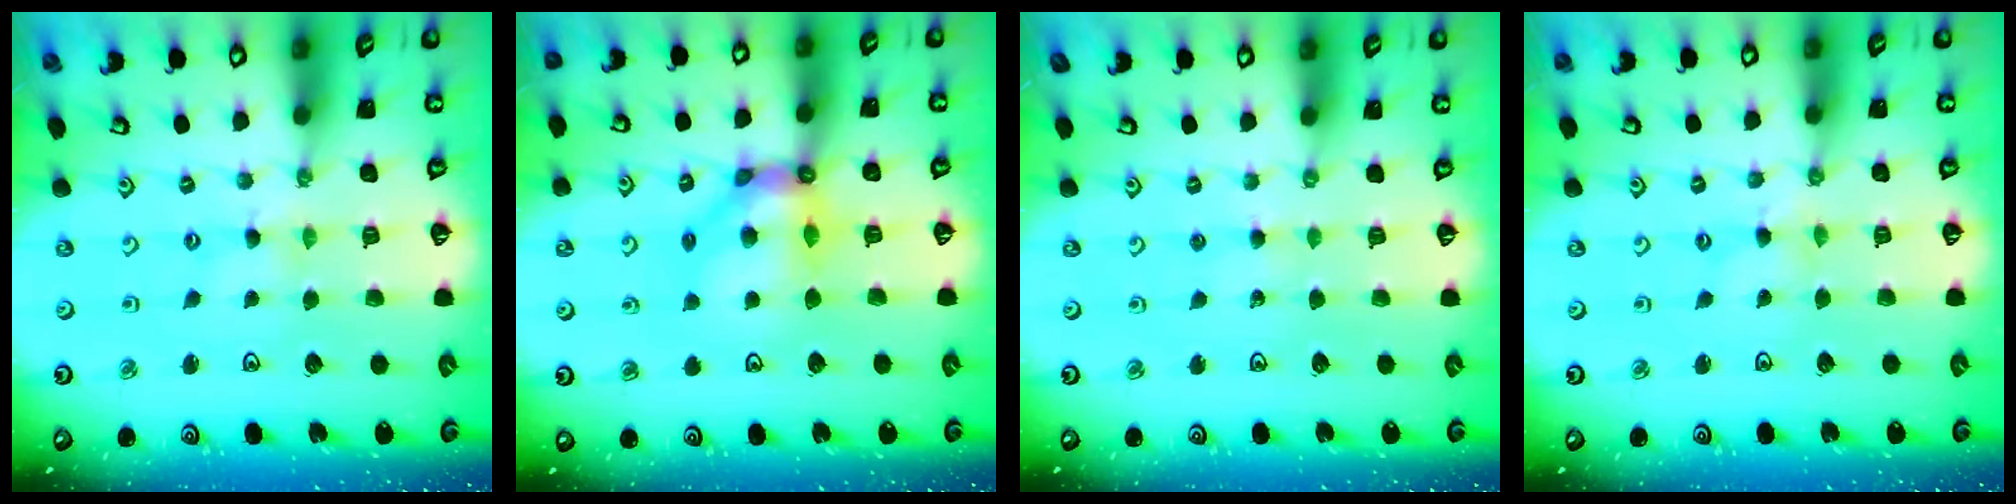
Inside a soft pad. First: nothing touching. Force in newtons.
{"total": 10.4, "press": 10.2, "slide": 1.8}
{"total": 2.2, "press": 2.2, "slide": 0.2}
{"total": 0.0}